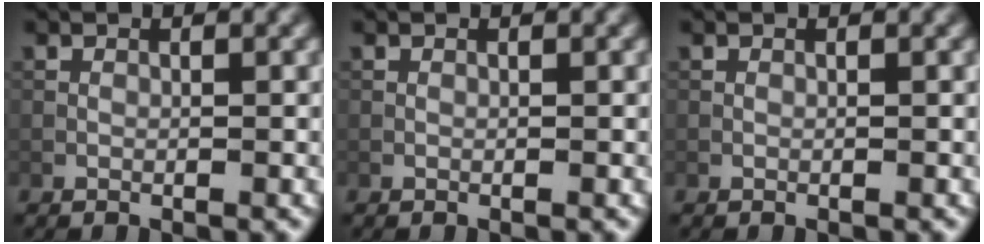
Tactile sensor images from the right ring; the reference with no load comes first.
{"total": 0.0}
{"total": 0.0}